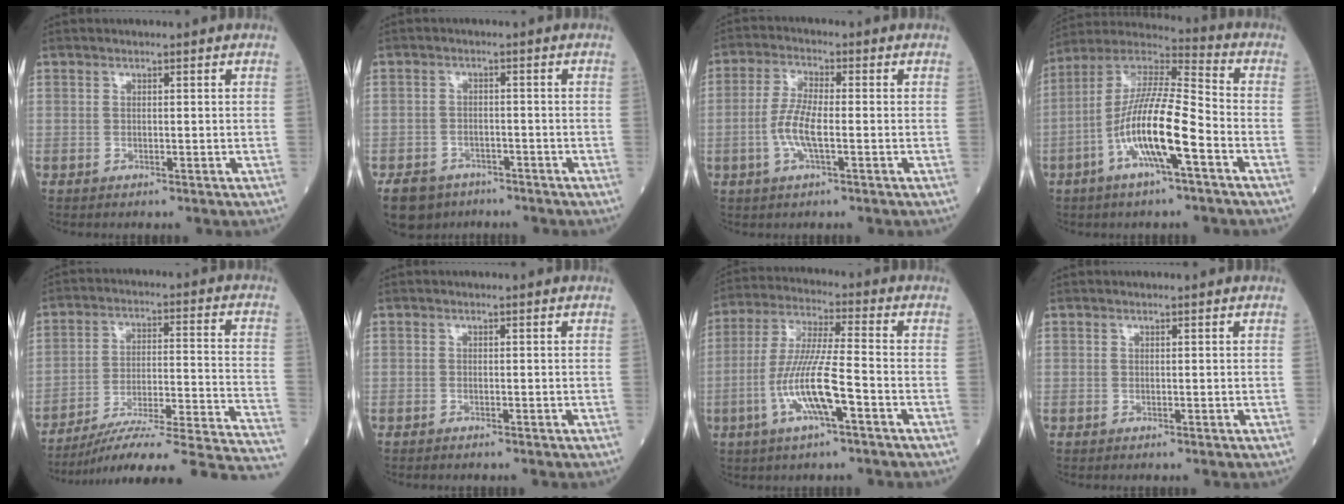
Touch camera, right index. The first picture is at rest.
{"total": 5.9, "force": [-4.4, 3.8, 1.1], "torque": [-0.026, 0.002, -0.073]}
{"total": 5.9, "force": [-1.5, 1.2, 5.6], "torque": [-0.125, 0.000, -0.033]}
{"total": 14.7, "force": [-4.9, 1.9, 13.8], "torque": [-0.269, 0.003, -0.097]}
{"total": 25.2, "force": [-22.1, -0.3, 12.1], "torque": [-0.098, -0.005, -0.315]}
{"total": 0.7, "force": [-0.7, 0.1, 0.1], "torque": [-0.009, -0.002, -0.012]}
{"total": 11.0, "force": [-3.9, 0.7, 10.2], "torque": [-0.206, -0.003, -0.076]}
{"total": 0.0}